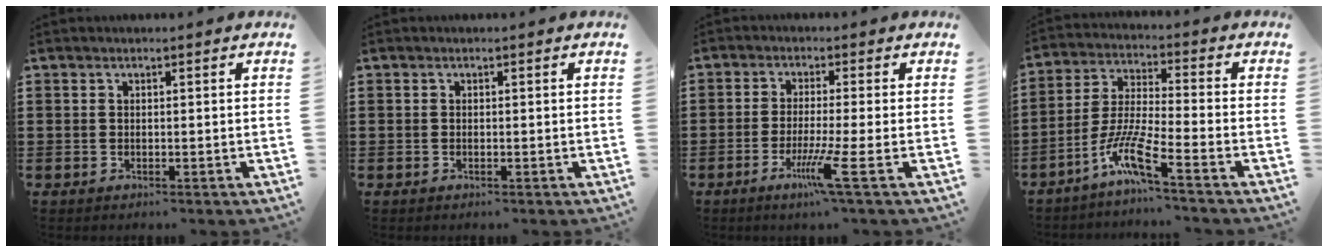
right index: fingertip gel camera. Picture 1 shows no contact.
{"total": 0.0}
{"total": 6.3, "force": [-2.8, -0.6, 5.6], "torque": [-0.112, -0.024, -0.052]}
{"total": 8.4, "force": [-5.5, 0.8, 6.3], "torque": [-0.144, -0.011, -0.112]}